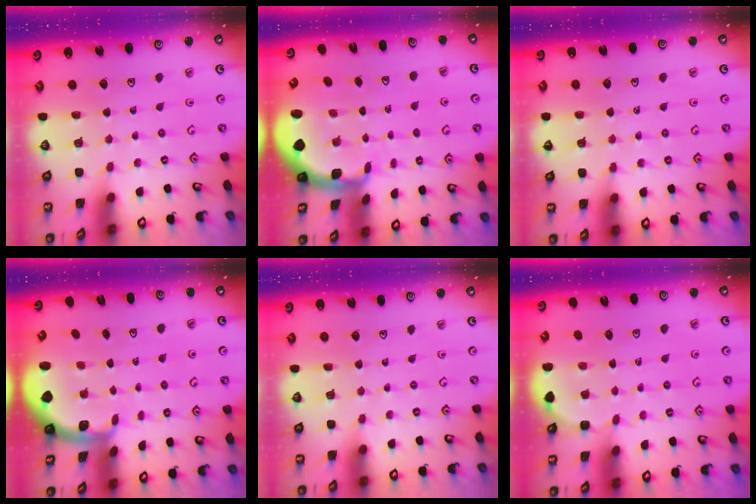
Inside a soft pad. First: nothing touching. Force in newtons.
{"total": 1.8, "press": 1.8, "slide": 0.4}
{"total": 3.5, "press": 3.5, "slide": 0.6}
{"total": 1.2, "press": 1.2, "slide": 0.3}
{"total": 0.0}
{"total": 2.4, "press": 2.1, "slide": 1.1}